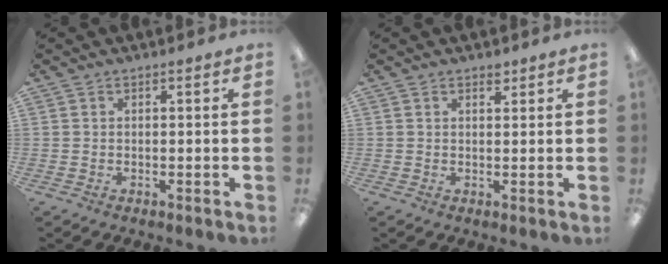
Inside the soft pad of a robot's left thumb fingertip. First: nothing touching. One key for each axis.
{"total": 1.6, "fx": 1.3, "fy": 0.7, "fz": 0.7, "tx": 0.001, "ty": -0.007, "tz": 0.020}